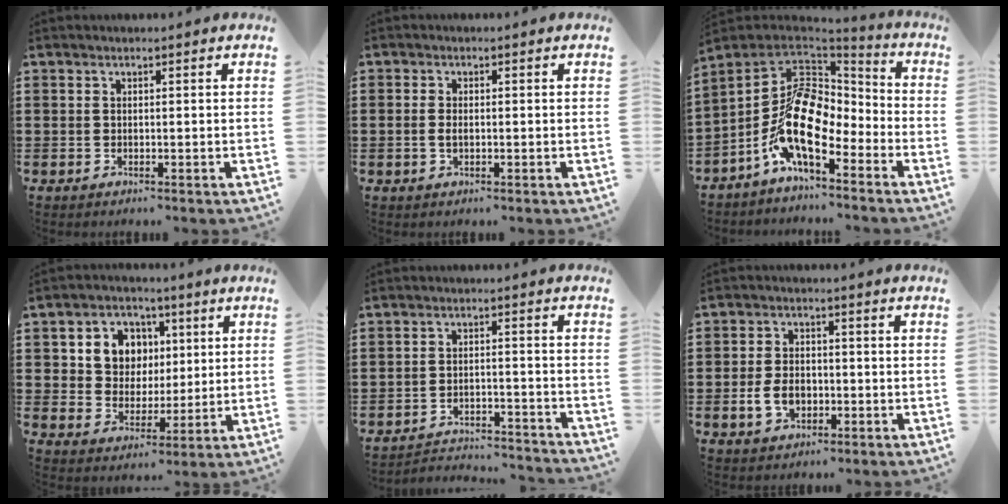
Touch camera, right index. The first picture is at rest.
{"total": 1.4, "force": [-0.3, 0.7, 1.2], "torque": [-0.032, -0.002, -0.007]}
{"total": 13.9, "force": [-5.7, 6.9, 10.7], "torque": [-0.249, 0.001, -0.120]}
{"total": 7.3, "force": [2.2, 6.6, 2.3], "torque": [-0.062, 0.014, 0.036]}
{"total": 3.5, "force": [-3.4, 0.4, 0.4], "torque": [-0.018, 0.003, -0.076]}
{"total": 4.9, "force": [-1.3, 3.4, 3.3], "torque": [-0.070, -0.003, -0.027]}